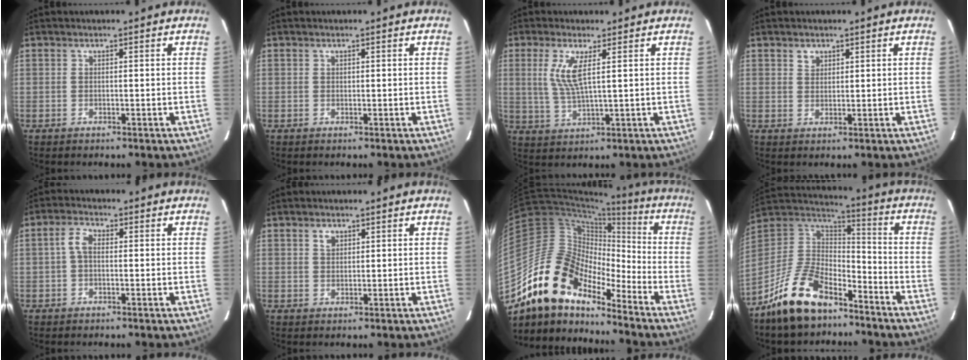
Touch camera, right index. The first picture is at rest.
{"total": 0.0}
{"total": 6.4, "force": [1.9, 1.0, 6.0], "torque": [-0.132, -0.005, 0.041]}
{"total": 1.9, "force": [1.2, 1.4, 0.5], "torque": [-0.004, 0.005, 0.021]}
{"total": 2.9, "force": [-0.1, 1.8, 2.3], "torque": [-0.049, 0.011, -0.002]}
{"total": 1.7, "force": [0.9, 1.2, 0.8], "torque": [-0.013, 0.005, 0.016]}
{"total": 16.6, "force": [-13.0, 7.0, 7.4], "torque": [-0.136, 0.009, -0.253]}
{"total": 18.0, "force": [-12.5, 8.4, 9.8], "torque": [-0.221, 0.006, -0.222]}